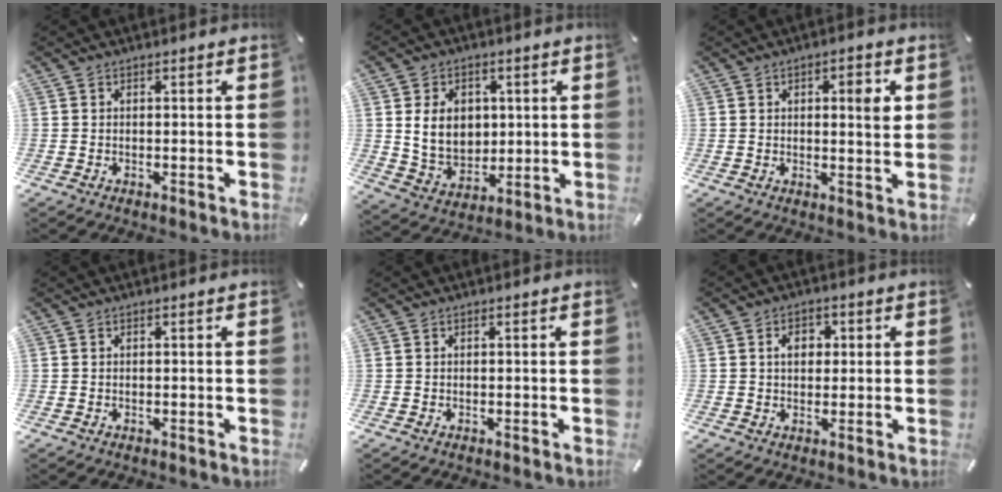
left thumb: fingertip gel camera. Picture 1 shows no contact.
{"total": 9.9, "force": [2.2, 8.2, 5.1], "torque": [-0.099, -0.001, 0.041]}
{"total": 4.4, "force": [1.3, 1.3, 4.0], "torque": [-0.049, -0.009, 0.011]}
{"total": 0.0}
{"total": 0.0}
{"total": 4.7, "force": [0.9, 3.5, 3.0], "torque": [-0.041, 0.001, 0.007]}